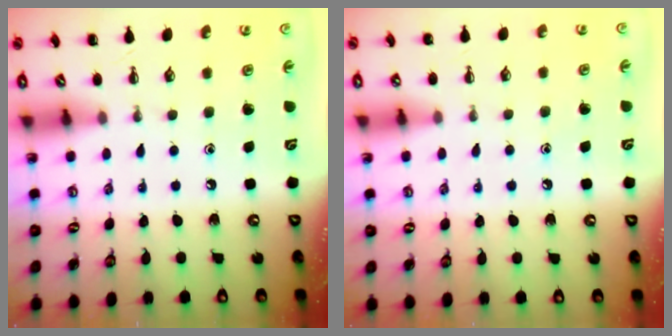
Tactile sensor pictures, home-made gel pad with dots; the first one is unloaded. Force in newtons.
{"total": 6.5, "press": 6.2, "slide": 2.0}